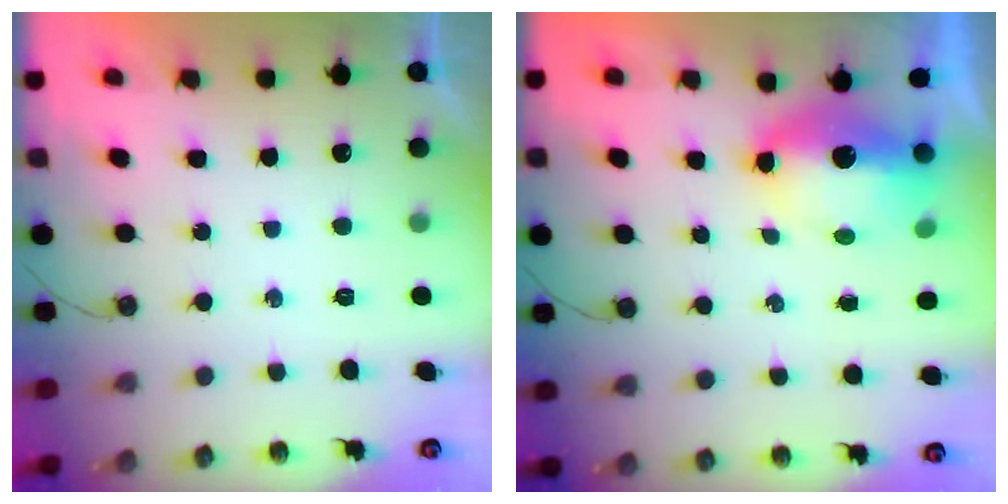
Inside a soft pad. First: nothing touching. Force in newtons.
{"total": 8.5, "press": 8.4, "slide": 0.9}